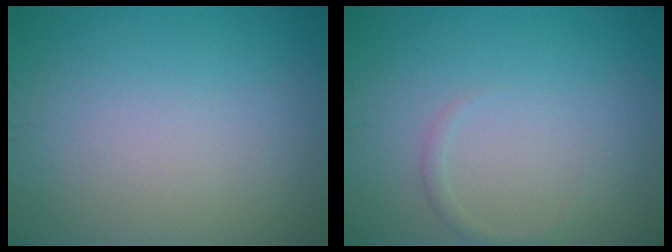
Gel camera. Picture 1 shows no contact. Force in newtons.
{"total": 0.8, "press": 0.8, "slide": 0.0}